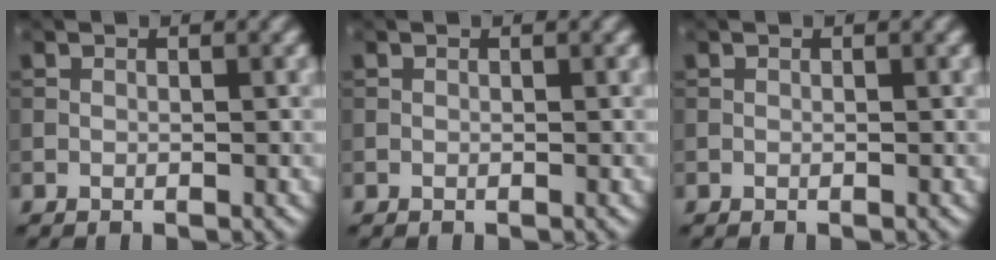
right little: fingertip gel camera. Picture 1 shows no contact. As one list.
[{"total": 0.0}, {"total": 0.0}]